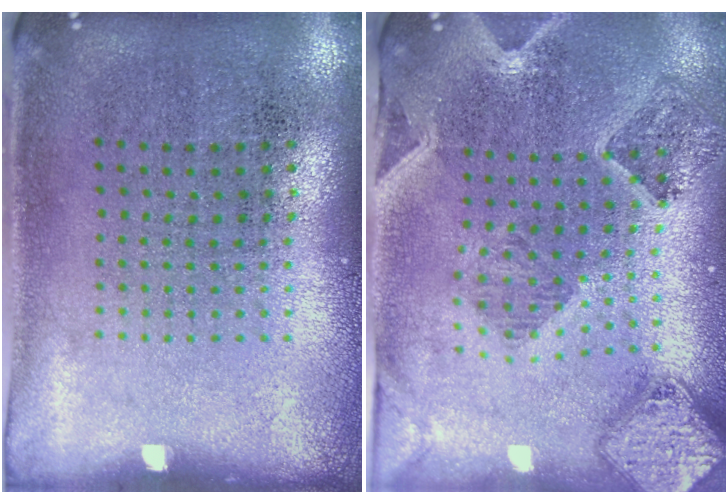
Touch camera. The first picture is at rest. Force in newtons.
{"total": 1.6, "press": 1.5, "slide": 0.3}